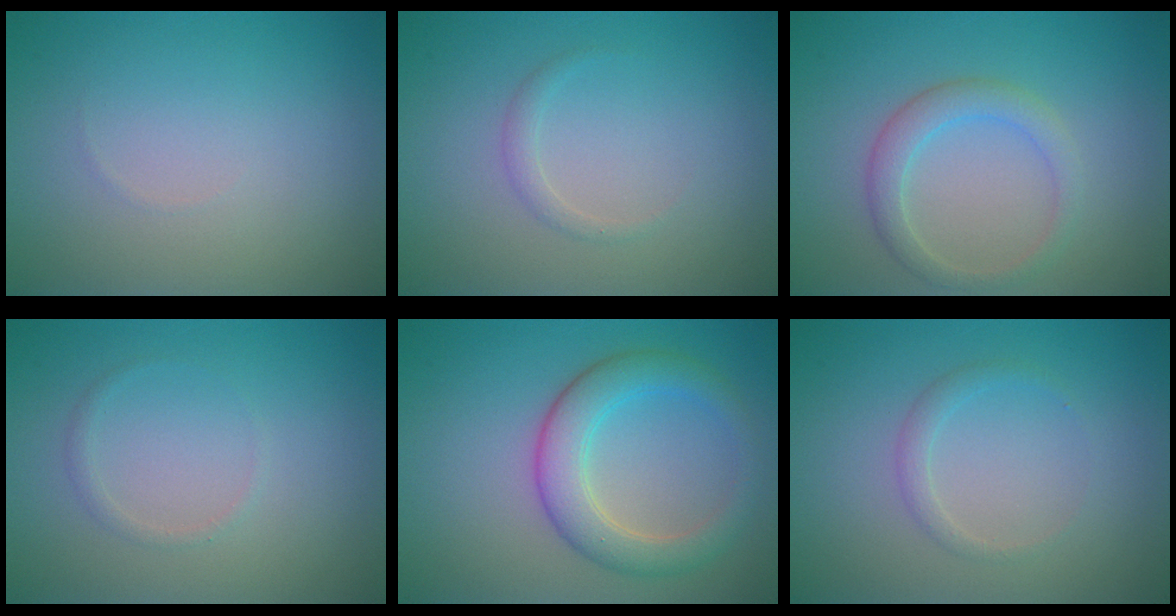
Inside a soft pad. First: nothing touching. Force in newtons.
{"total": 1.0, "press": 1.0, "slide": 0.0}
{"total": 2.6, "press": 2.5, "slide": 0.2}
{"total": 0.7, "press": 0.7, "slide": 0.0}
{"total": 4.7, "press": 4.7, "slide": 0.1}
{"total": 1.2, "press": 1.2, "slide": 0.1}